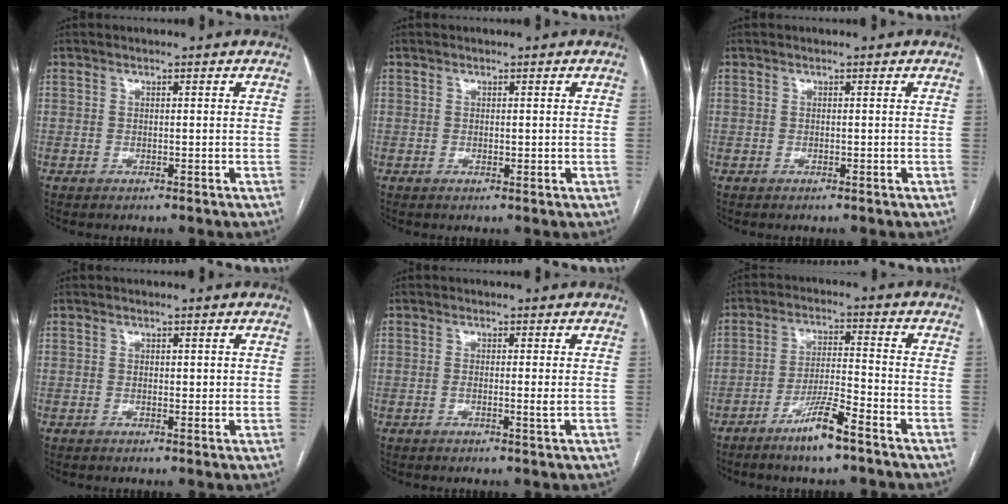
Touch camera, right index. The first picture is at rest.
{"total": 0.8, "force": [0.1, 0.4, 0.6], "torque": [-0.008, -0.002, 0.004]}
{"total": 0.0}
{"total": 1.4, "force": [0.5, 0.7, 1.1], "torque": [-0.011, -0.001, 0.006]}
{"total": 1.7, "force": [-0.1, -0.2, 1.7], "torque": [-0.030, -0.003, -0.004]}
{"total": 7.6, "force": [-5.2, 0.3, 5.5], "torque": [-0.107, -0.009, -0.098]}